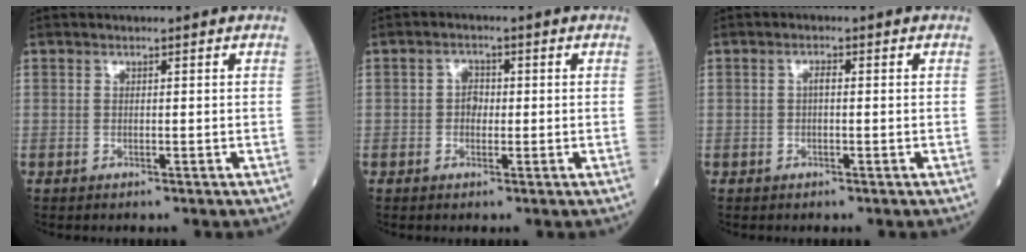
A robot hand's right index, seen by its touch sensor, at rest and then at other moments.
{"total": 2.1, "force": [-0.2, 1.7, 1.3], "torque": [-0.016, 0.007, -0.006]}
{"total": 1.1, "force": [0.0, 0.4, 1.0], "torque": [-0.020, 0.002, -0.002]}